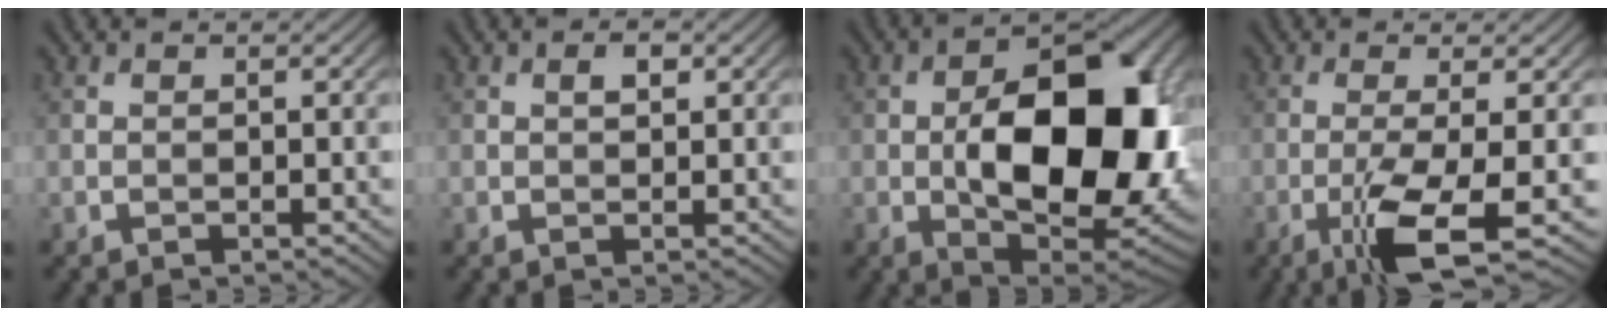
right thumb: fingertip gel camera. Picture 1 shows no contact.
{"total": 1.4, "force": [0.5, 0.7, 1.1], "torque": [-0.018, 0.000, 0.007]}
{"total": 16.9, "force": [-1.1, 9.4, 14.0], "torque": [-0.196, -0.007, -0.013]}
{"total": 6.8, "force": [-2.6, 1.0, 6.3], "torque": [-0.116, 0.004, -0.053]}